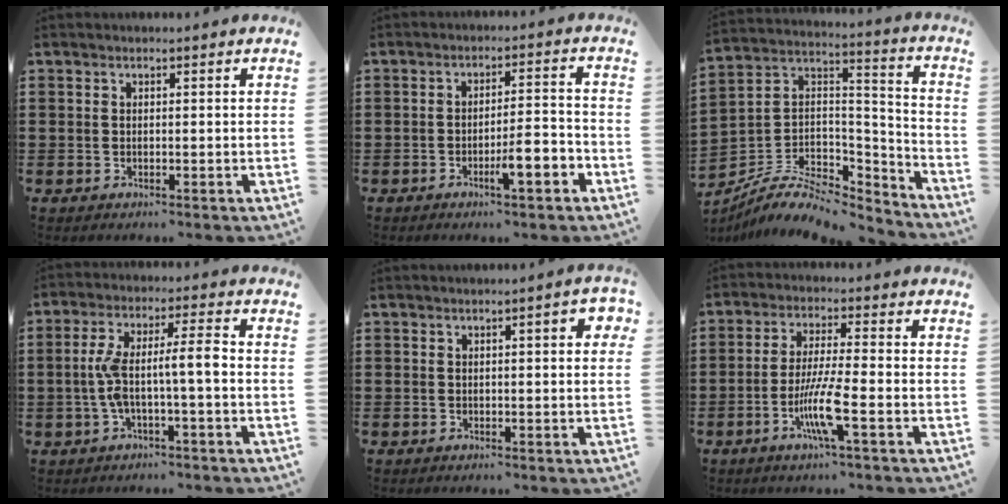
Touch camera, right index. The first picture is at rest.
{"total": 5.6, "force": [-2.9, 0.9, 4.7], "torque": [-0.074, 0.002, -0.050]}
{"total": 8.7, "force": [-6.2, 4.1, 4.6], "torque": [-0.089, 0.011, -0.115]}
{"total": 7.3, "force": [-1.0, 0.9, 7.2], "torque": [-0.137, 0.000, -0.024]}
{"total": 2.4, "force": [0.5, 0.4, 2.4], "torque": [-0.028, -0.002, 0.002]}
{"total": 7.9, "force": [-3.2, 0.5, 7.3], "torque": [-0.153, -0.018, -0.065]}